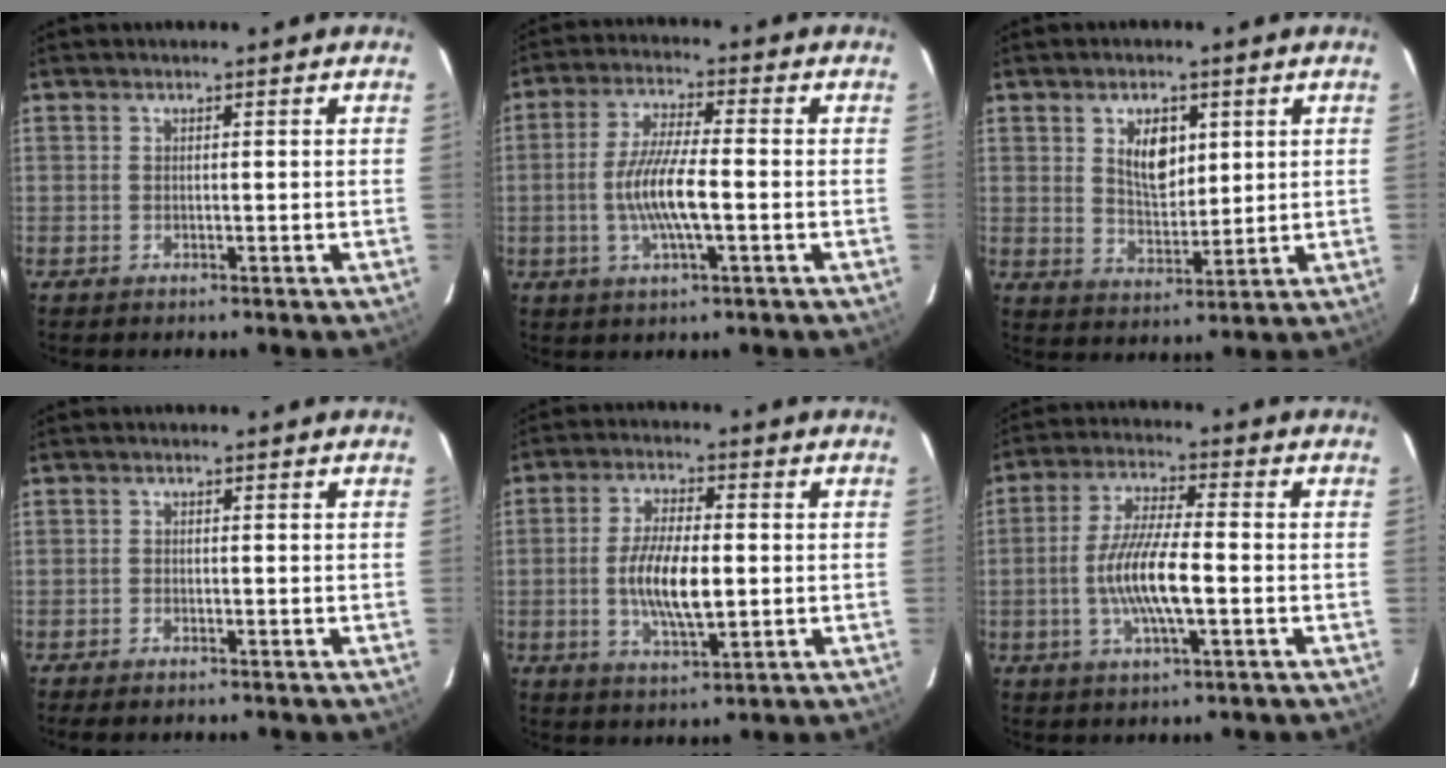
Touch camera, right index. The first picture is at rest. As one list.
[{"total": 9.4, "force": [-1.9, 1.6, 9.1], "torque": [-0.178, -0.002, -0.038]}, {"total": 7.4, "force": [2.7, 4.1, 5.6], "torque": [-0.091, 0.003, 0.054]}, {"total": 1.4, "force": [-1.2, 0.4, 0.6], "torque": [-0.019, -0.003, -0.026]}, {"total": 10.0, "force": [-1.0, 3.7, 9.3], "torque": [-0.179, -0.002, -0.017]}, {"total": 10.7, "force": [-2.3, 2.1, 10.2], "torque": [-0.201, -0.001, -0.045]}]